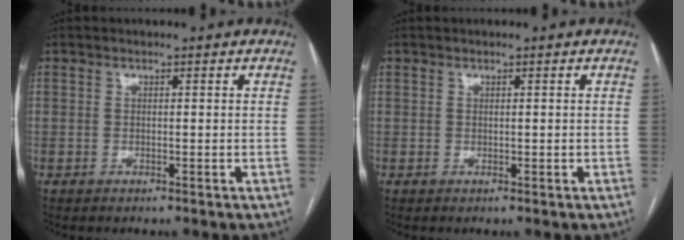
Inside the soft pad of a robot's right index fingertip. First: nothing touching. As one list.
[{"total": 0.0}]